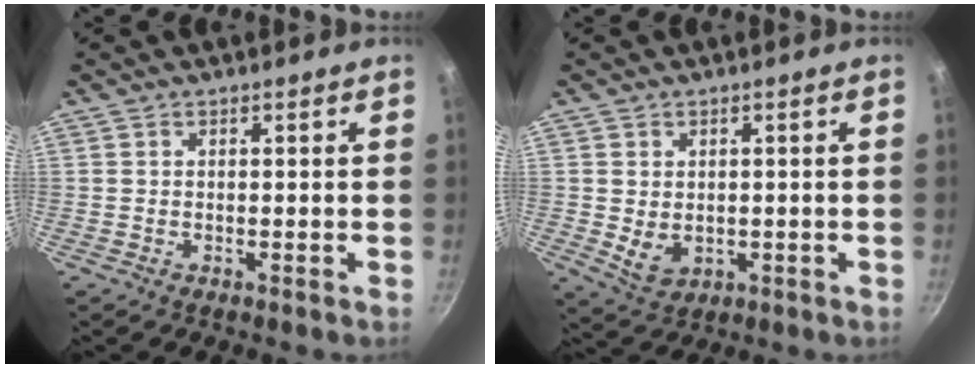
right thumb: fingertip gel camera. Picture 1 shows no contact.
{"total": 4.8, "force": [0.1, 3.9, 2.9], "torque": [-0.042, -0.012, 0.013]}